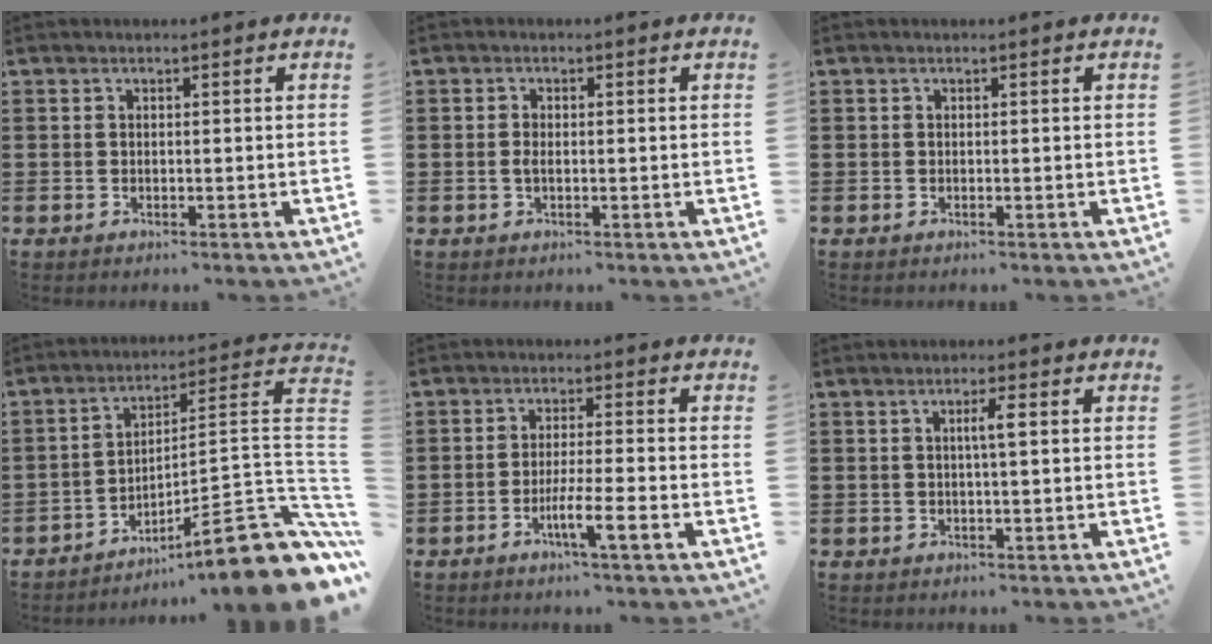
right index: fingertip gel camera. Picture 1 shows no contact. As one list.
[{"total": 1.3, "force": [-0.1, 0.6, 1.2], "torque": [-0.031, -0.002, -0.006]}, {"total": 0.0}, {"total": 12.1, "force": [-7.7, 1.2, 9.2], "torque": [-0.117, -0.003, -0.142]}, {"total": 5.4, "force": [-2.5, 0.2, 4.8], "torque": [-0.084, -0.008, -0.044]}, {"total": 2.5, "force": [0.4, 0.1, 2.4], "torque": [-0.048, 0.001, 0.003]}]